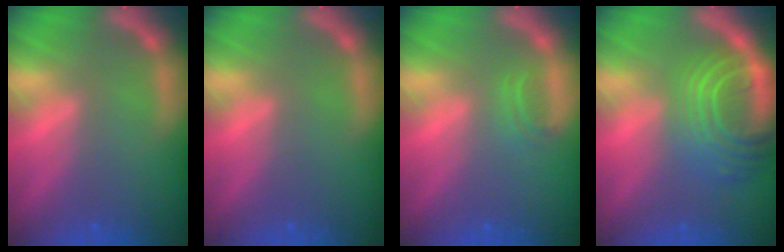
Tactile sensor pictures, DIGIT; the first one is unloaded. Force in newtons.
{"total": 0.0}
{"total": 1.4}
{"total": 10.0}